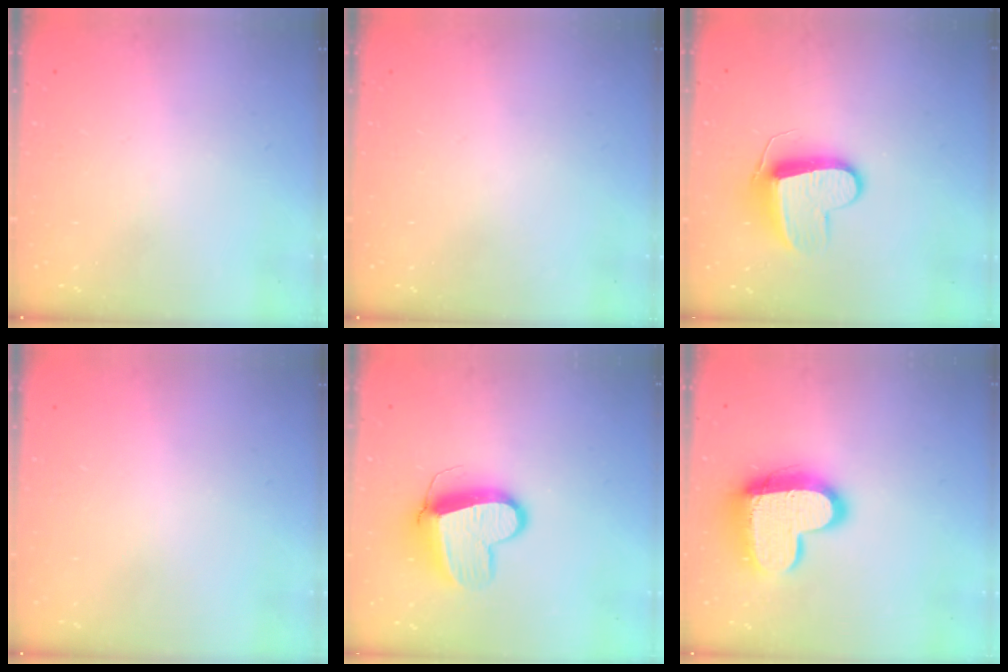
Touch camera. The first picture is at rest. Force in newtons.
{"total": 0.0}
{"total": 9.4, "press": 9.4, "slide": 0.2}
{"total": 0.6, "press": 0.5, "slide": 0.2}
{"total": 11.5, "press": 11.4, "slide": 1.3}
{"total": 16.2, "press": 16.2, "slide": 1.4}